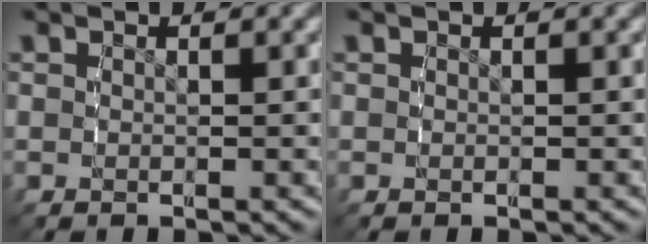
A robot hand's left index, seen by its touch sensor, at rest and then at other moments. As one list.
[{"total": 0.0}]